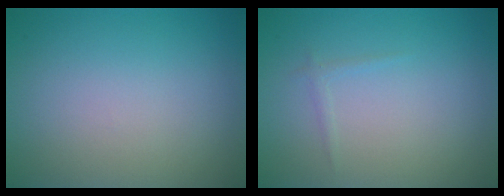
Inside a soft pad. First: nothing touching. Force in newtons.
{"total": 0.6, "press": 0.6, "slide": 0.0}